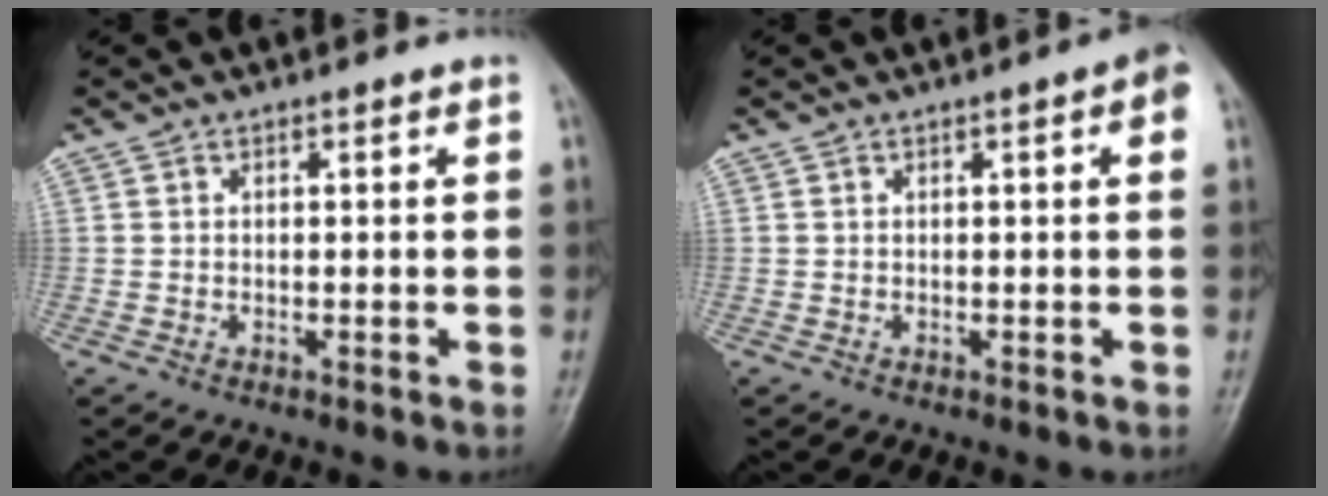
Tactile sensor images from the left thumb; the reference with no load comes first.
{"total": 3.2, "force": [0.9, 0.7, 3.0], "torque": [-0.034, 0.004, 0.007]}